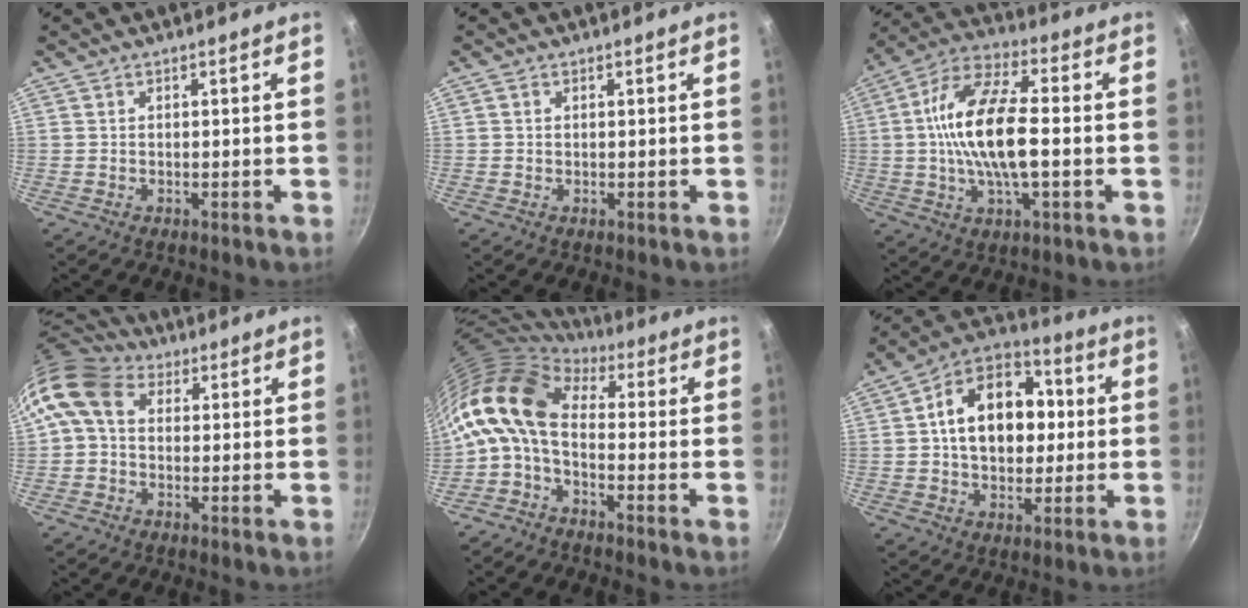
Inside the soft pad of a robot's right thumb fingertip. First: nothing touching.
{"total": 0.7, "force": [0.2, 0.6, 0.2], "torque": [-0.003, 0.002, 0.002]}
{"total": 16.9, "force": [-0.5, 6.7, 15.5], "torque": [-0.289, 0.029, -0.026]}
{"total": 10.5, "force": [2.4, 8.0, 6.4], "torque": [-0.113, 0.016, 0.023]}
{"total": 11.4, "force": [0.4, 6.8, 9.1], "torque": [-0.173, 0.023, -0.011]}
{"total": 17.9, "force": [1.9, 12.7, 12.5], "torque": [-0.160, 0.027, 0.015]}